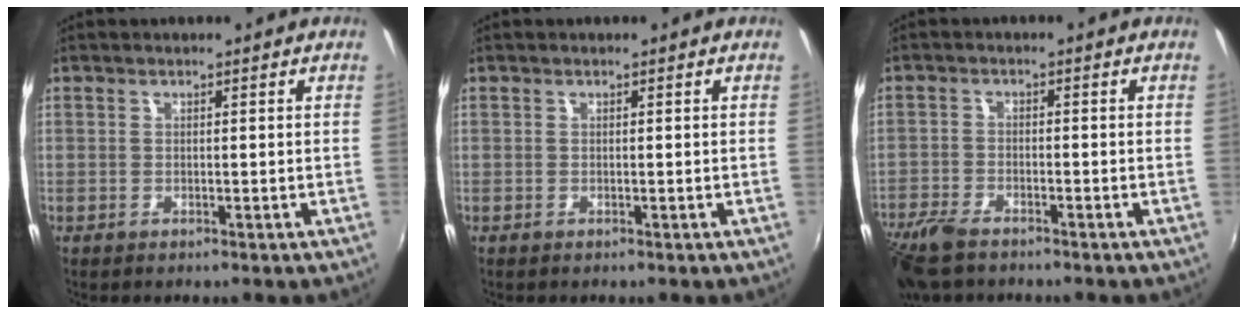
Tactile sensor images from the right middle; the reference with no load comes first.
{"total": 0.0}
{"total": 8.6, "force": [-6.7, 3.0, 4.4], "torque": [-0.121, -0.028, -0.133]}